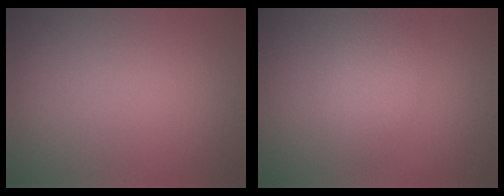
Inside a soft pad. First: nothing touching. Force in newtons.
{"total": 2.8, "press": 2.8, "slide": 0.2}